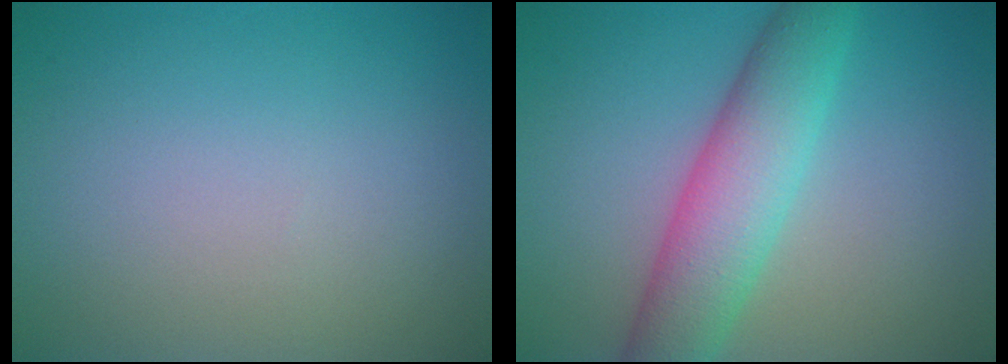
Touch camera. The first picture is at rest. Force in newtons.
{"total": 6.4, "press": 6.4, "slide": 0.2}